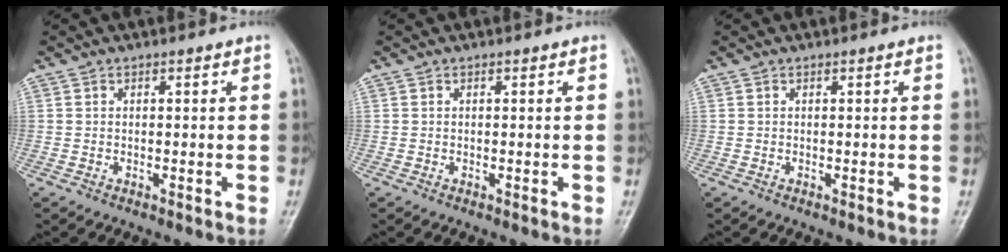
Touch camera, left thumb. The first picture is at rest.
{"total": 0.0}
{"total": 0.0}